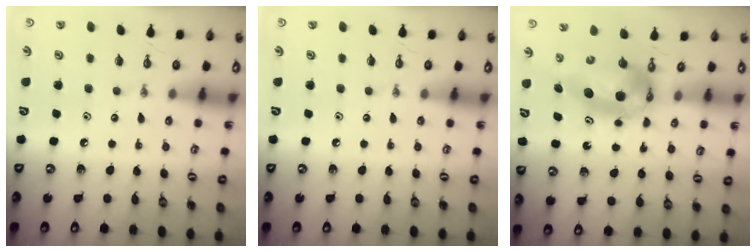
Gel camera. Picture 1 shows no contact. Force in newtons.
{"total": 0.0}
{"total": 7.1, "press": 7.1, "slide": 0.7}